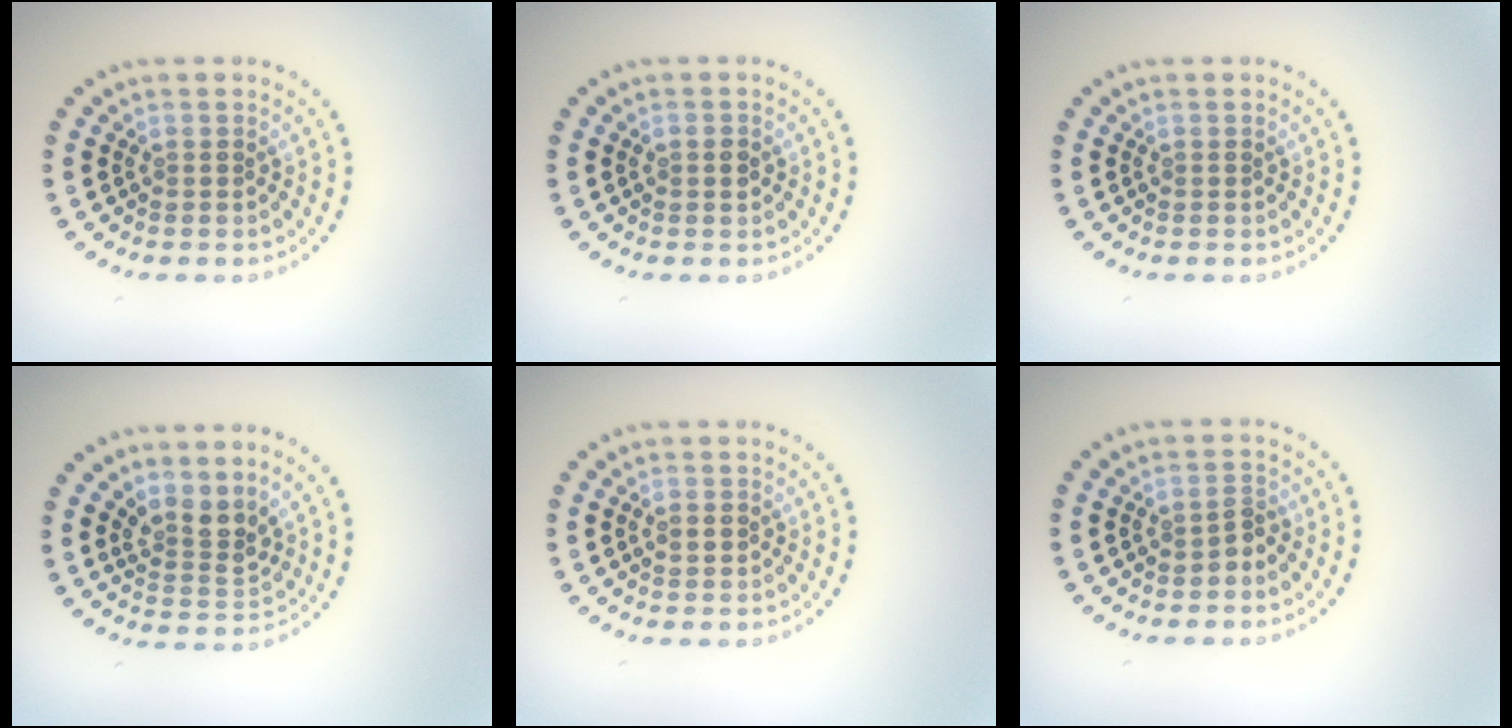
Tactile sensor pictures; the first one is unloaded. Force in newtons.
{"total": 1.3, "press": 1.3, "slide": 0.1}
{"total": 0.0}
{"total": 2.7, "press": 2.0, "slide": 1.8}
{"total": 1.3, "press": 1.3, "slide": 0.0}
{"total": 1.4, "press": 1.2, "slide": 0.7}